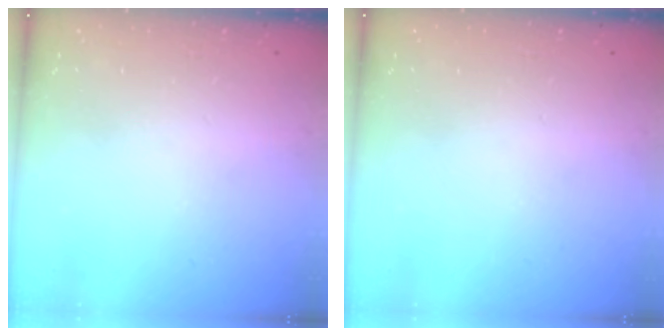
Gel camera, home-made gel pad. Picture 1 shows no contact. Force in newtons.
{"total": 0.0}